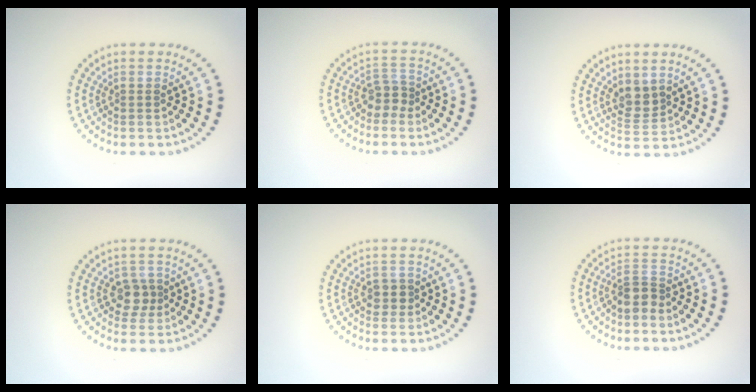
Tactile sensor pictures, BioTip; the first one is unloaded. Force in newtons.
{"total": 2.0, "press": 1.5, "slide": 1.4}
{"total": 2.1, "press": 1.8, "slide": 1.1}
{"total": 1.9, "press": 1.7, "slide": 1.0}
{"total": 1.5, "press": 1.4, "slide": 0.6}
{"total": 2.1, "press": 1.7, "slide": 1.3}